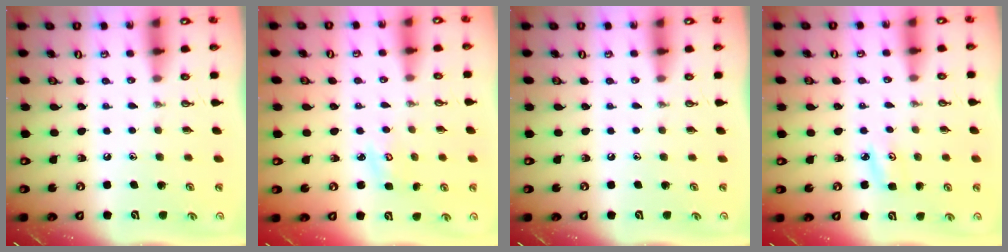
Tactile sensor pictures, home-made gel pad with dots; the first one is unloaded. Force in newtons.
{"total": 2.9, "press": 2.8, "slide": 0.3}
{"total": 0.0}
{"total": 4.8, "press": 4.8, "slide": 0.4}